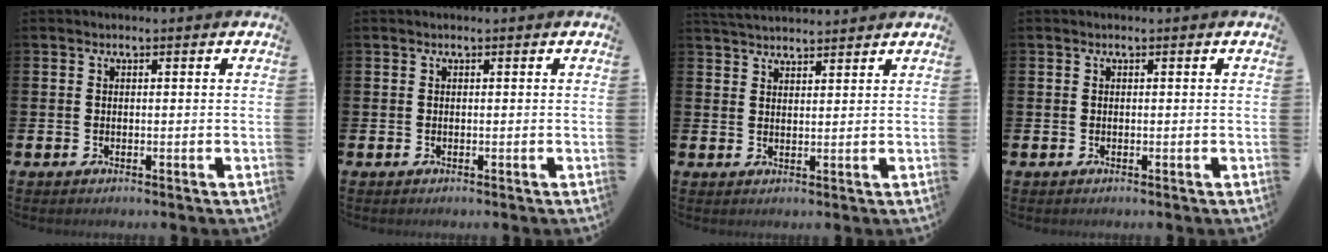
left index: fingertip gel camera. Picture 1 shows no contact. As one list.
[{"total": 0.0}, {"total": 3.3, "force": [3.2, 0.3, 0.4], "torque": [-0.016, -0.014, 0.061]}, {"total": 0.0}]